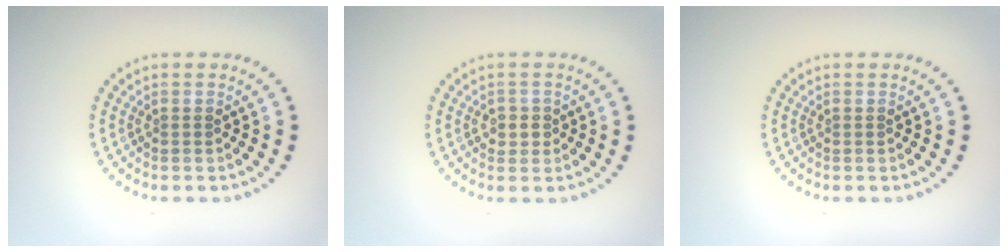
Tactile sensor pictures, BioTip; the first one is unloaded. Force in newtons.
{"total": 1.5, "press": 1.4, "slide": 0.6}
{"total": 0.0}